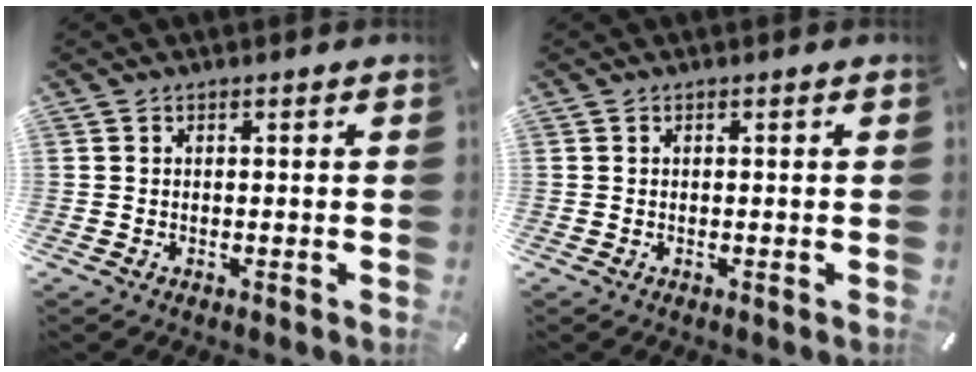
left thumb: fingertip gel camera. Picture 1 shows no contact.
{"total": 0.0}